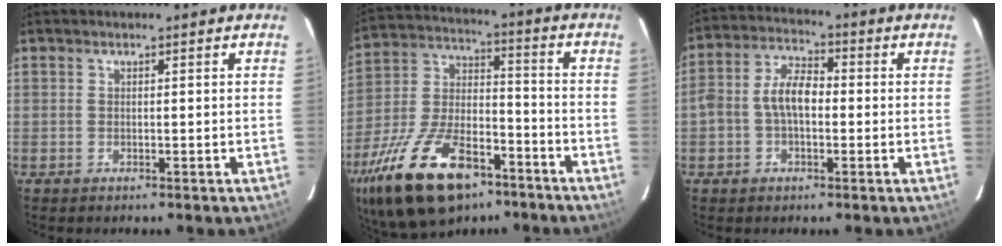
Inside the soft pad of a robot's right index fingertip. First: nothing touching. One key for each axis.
{"total": 23.8, "fx": -14.4, "fy": 11.2, "fz": 15.3, "tx": -0.310, "ty": -0.010, "tz": -0.241}
{"total": 7.3, "fx": -0.9, "fy": 4.4, "fz": 5.8, "tx": -0.117, "ty": 0.022, "tz": -0.019}